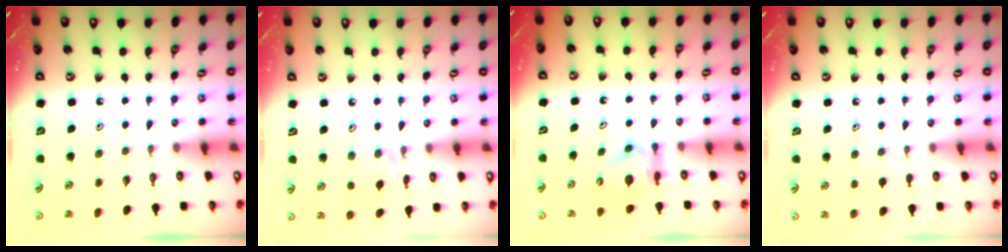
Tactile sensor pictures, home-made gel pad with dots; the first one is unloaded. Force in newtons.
{"total": 2.4, "press": 2.4, "slide": 0.5}
{"total": 5.1, "press": 5.0, "slide": 0.9}
{"total": 2.5, "press": 2.5, "slide": 0.4}